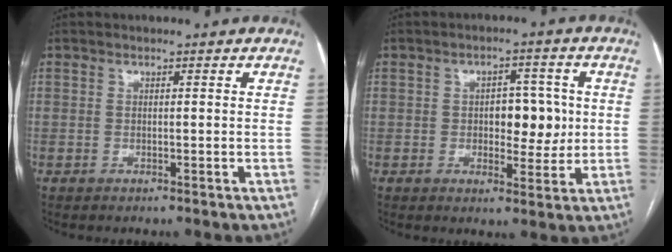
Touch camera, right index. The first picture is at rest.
{"total": 6.4, "force": [0.3, 3.4, 5.4], "torque": [-0.066, 0.011, 0.007]}